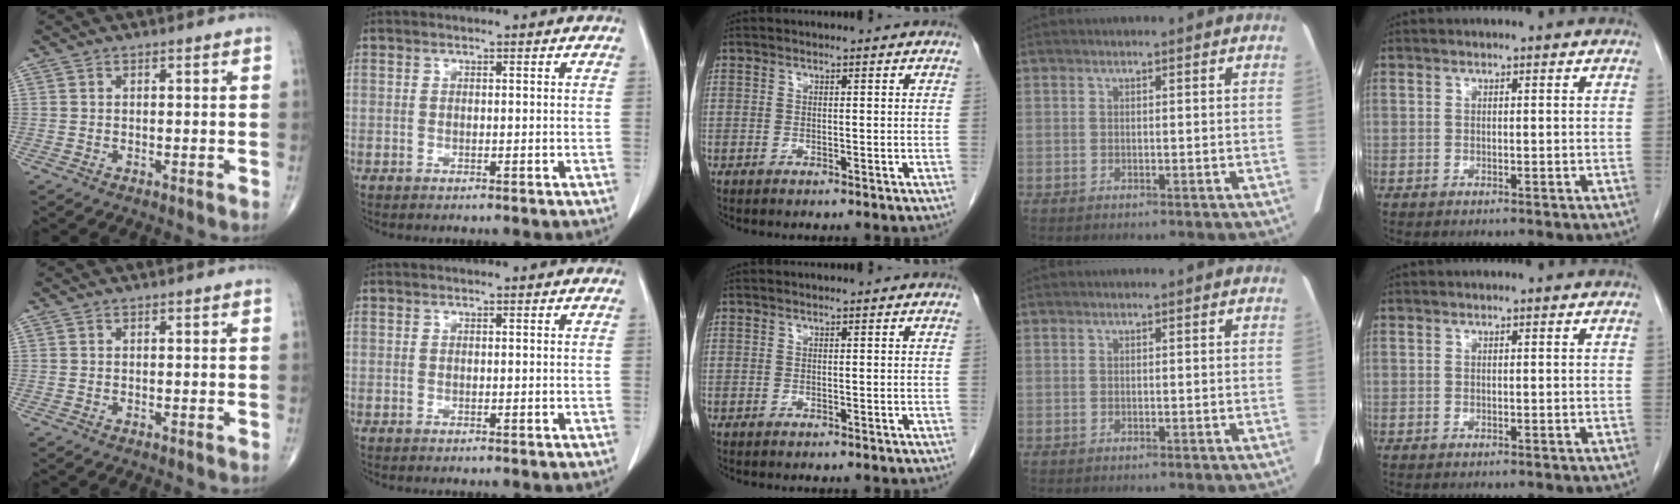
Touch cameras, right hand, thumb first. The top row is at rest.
{}